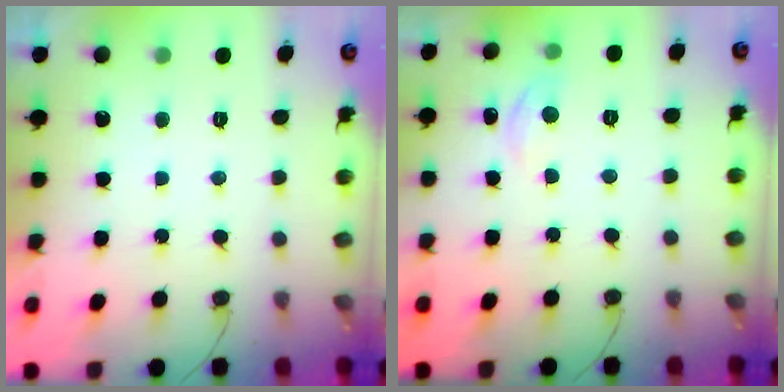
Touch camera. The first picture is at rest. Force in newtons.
{"total": 4.7, "press": 4.7, "slide": 0.7}